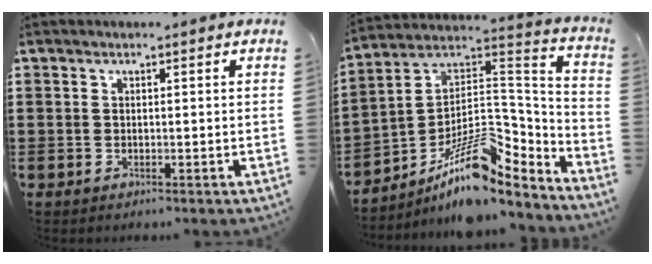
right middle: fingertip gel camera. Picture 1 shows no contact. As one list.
[{"total": 12.6, "force": [-7.8, 4.5, 8.8], "torque": [-0.161, -0.008, -0.151]}]